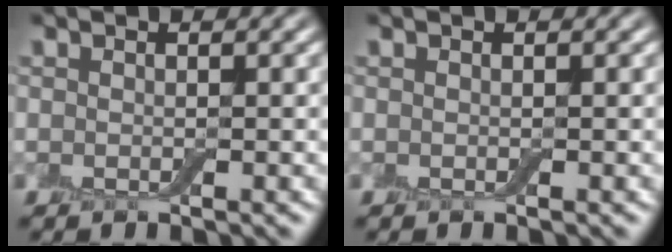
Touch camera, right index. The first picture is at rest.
{"total": 0.0}